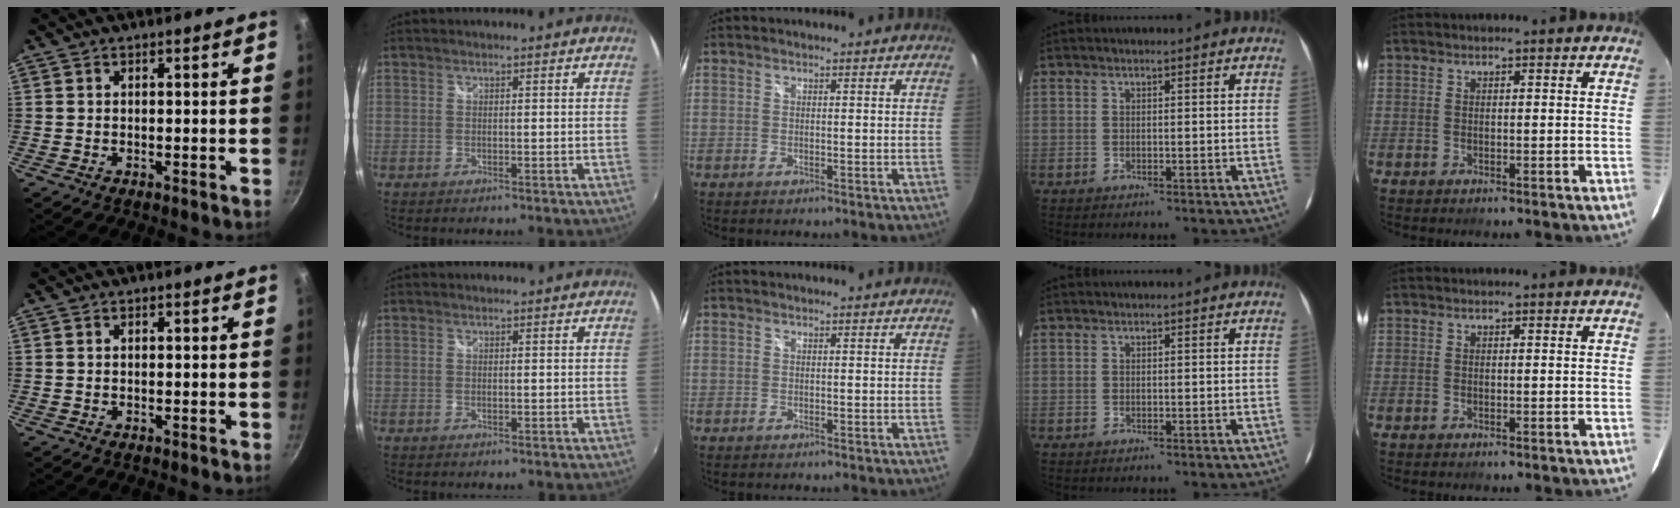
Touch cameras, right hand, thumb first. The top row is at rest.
{"index": {"total": 0.5, "force": [0.0, 0.3, 0.4], "torque": [-0.005, -0.001, 0.000]}}